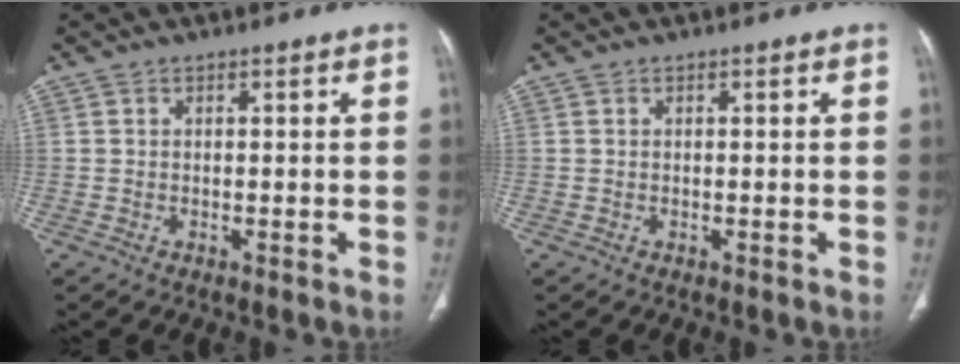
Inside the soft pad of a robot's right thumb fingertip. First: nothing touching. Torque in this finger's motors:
{"motor_torque": [-0.27, 0.27, -0.30, 0.30, 0.01]}